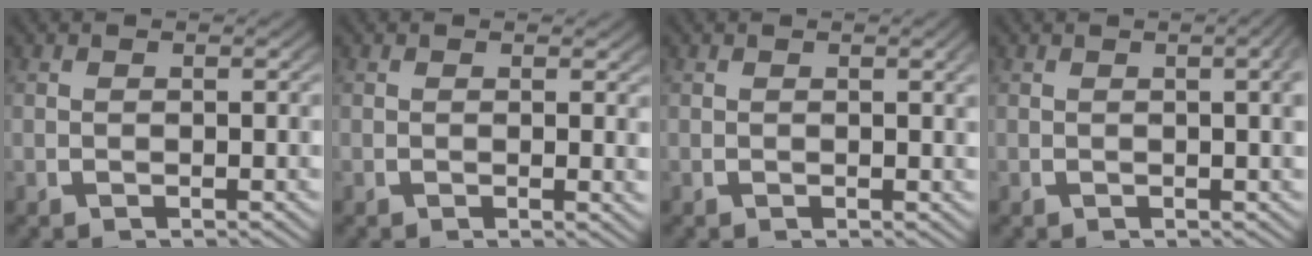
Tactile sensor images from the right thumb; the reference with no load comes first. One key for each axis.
{"total": 0.9, "fx": 0.5, "fy": 0.3, "fz": 0.7, "tx": -0.007, "ty": -0.004, "tz": 0.006}
{"total": 0.6, "fx": 0.3, "fy": -0.1, "fz": 0.5, "tx": -0.006, "ty": 0.000, "tz": 0.007}
{"total": 2.2, "fx": 0.3, "fy": 0.5, "fz": 2.2, "tx": -0.023, "ty": 0.005, "tz": 0.006}